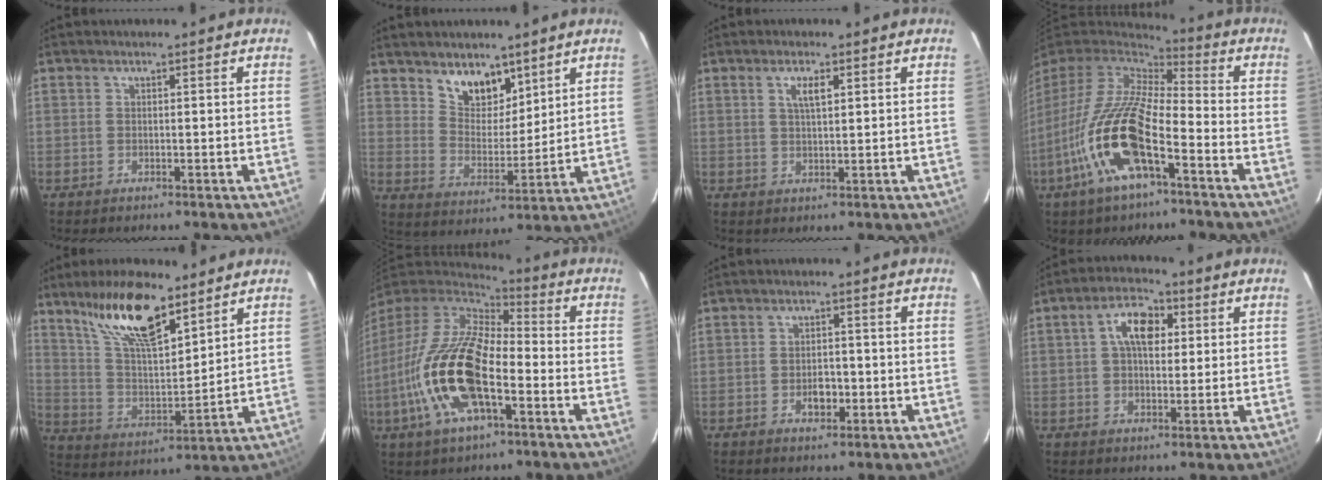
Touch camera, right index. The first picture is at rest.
{"total": 8.7, "force": [6.2, 4.7, 3.9], "torque": [-0.055, -0.001, 0.118]}
{"total": 3.0, "force": [1.3, 0.9, 2.5], "torque": [-0.047, 0.003, 0.023]}
{"total": 19.0, "force": [-8.1, 6.1, 16.0], "torque": [-0.325, -0.032, -0.162]}
{"total": 16.7, "force": [11.2, 5.1, 11.2], "torque": [-0.207, 0.017, 0.217]}
{"total": 20.2, "force": [-6.4, 8.4, 17.2], "torque": [-0.360, -0.026, -0.127]}
{"total": 3.5, "force": [-1.2, 2.3, 2.3], "torque": [-0.041, 0.004, -0.016]}
{"total": 7.7, "force": [1.9, 4.4, 6.0], "torque": [-0.105, 0.024, 0.032]}